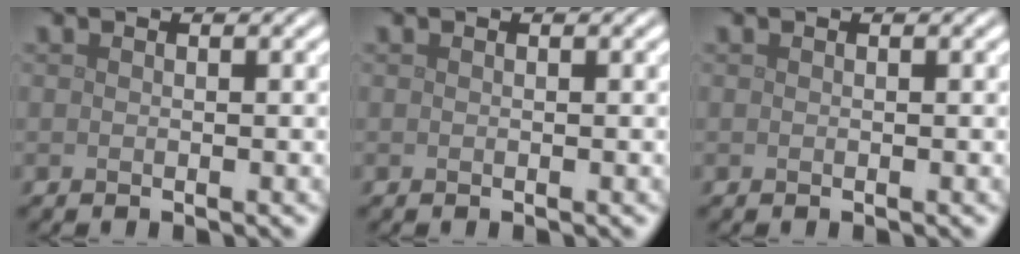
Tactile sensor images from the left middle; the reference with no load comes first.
{"total": 0.0}
{"total": 0.0}